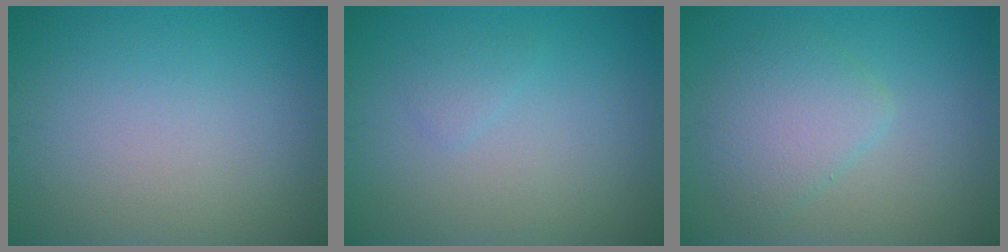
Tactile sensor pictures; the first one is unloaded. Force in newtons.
{"total": 0.9, "press": 0.9, "slide": 0.0}
{"total": 3.3, "press": 3.3, "slide": 0.2}